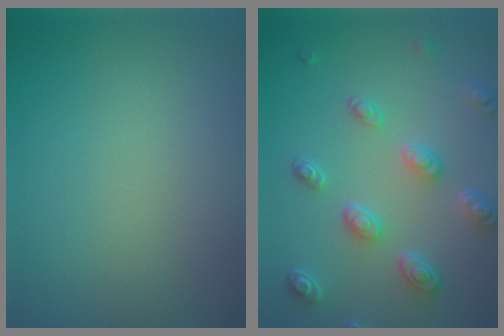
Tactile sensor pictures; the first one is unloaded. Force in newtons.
{"total": 4.6, "press": 3.6, "slide": 2.8}